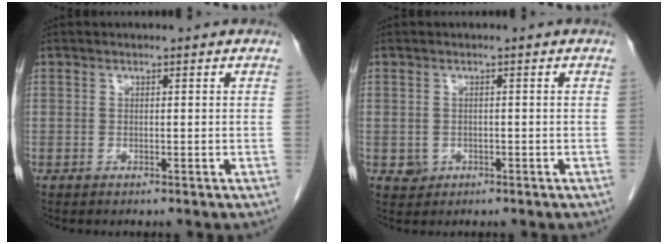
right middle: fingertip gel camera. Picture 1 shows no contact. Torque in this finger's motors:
{"motor_torque": [0.23, -0.07, 0.00, 0.00]}